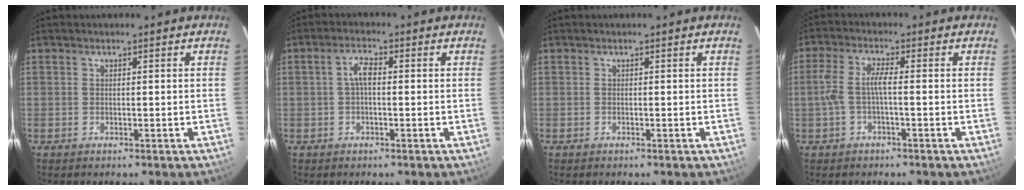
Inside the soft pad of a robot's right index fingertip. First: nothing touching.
{"total": 3.1, "force": [0.0, 1.2, 2.8], "torque": [-0.057, 0.010, 0.001]}
{"total": 0.0}
{"total": 4.1, "force": [-1.1, 0.5, 4.0], "torque": [-0.089, 0.007, -0.020]}